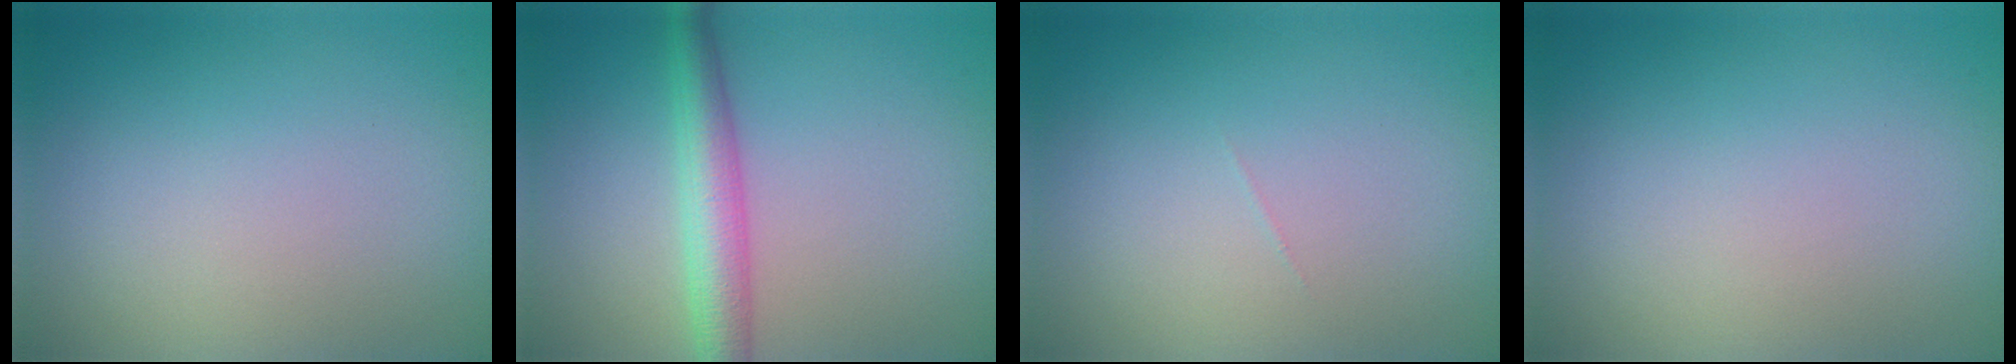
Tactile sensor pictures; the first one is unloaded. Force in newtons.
{"total": 4.1, "press": 4.1, "slide": 0.1}
{"total": 0.0}
{"total": 0.0}